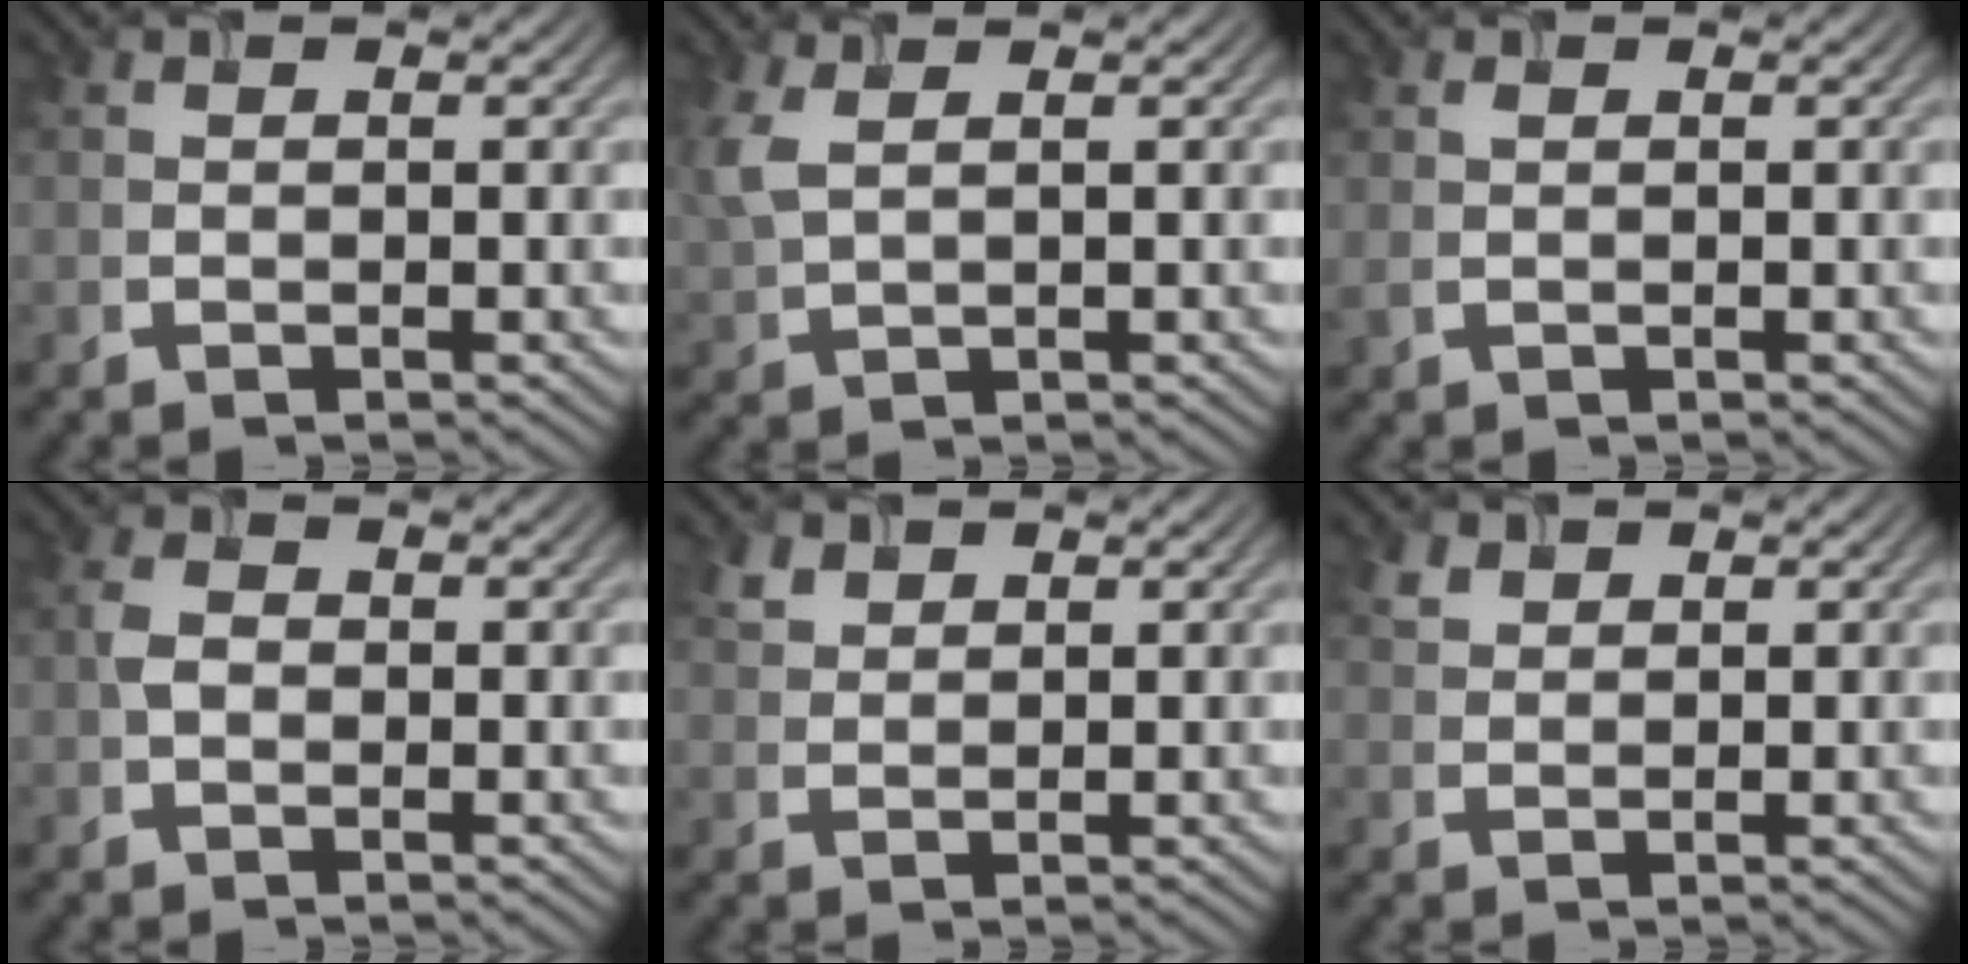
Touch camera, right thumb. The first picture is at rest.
{"total": 3.9, "force": [1.7, 1.7, 3.2], "torque": [-0.096, 0.007, 0.038]}
{"total": 0.8, "force": [0.3, 0.4, 0.6], "torque": [-0.018, 0.001, 0.006]}
{"total": 1.7, "force": [-0.2, 1.3, 1.1], "torque": [-0.023, 0.004, -0.009]}
{"total": 2.1, "force": [1.6, 1.0, 0.7], "torque": [-0.021, 0.003, 0.038]}
{"total": 1.6, "force": [1.2, 0.8, 0.5], "torque": [-0.015, 0.003, 0.028]}